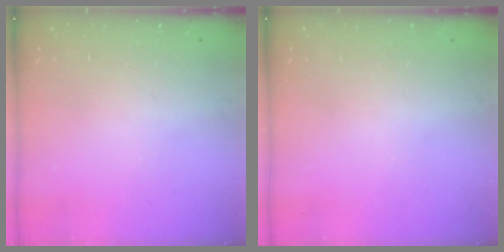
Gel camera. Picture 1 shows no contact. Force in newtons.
{"total": 0.0}